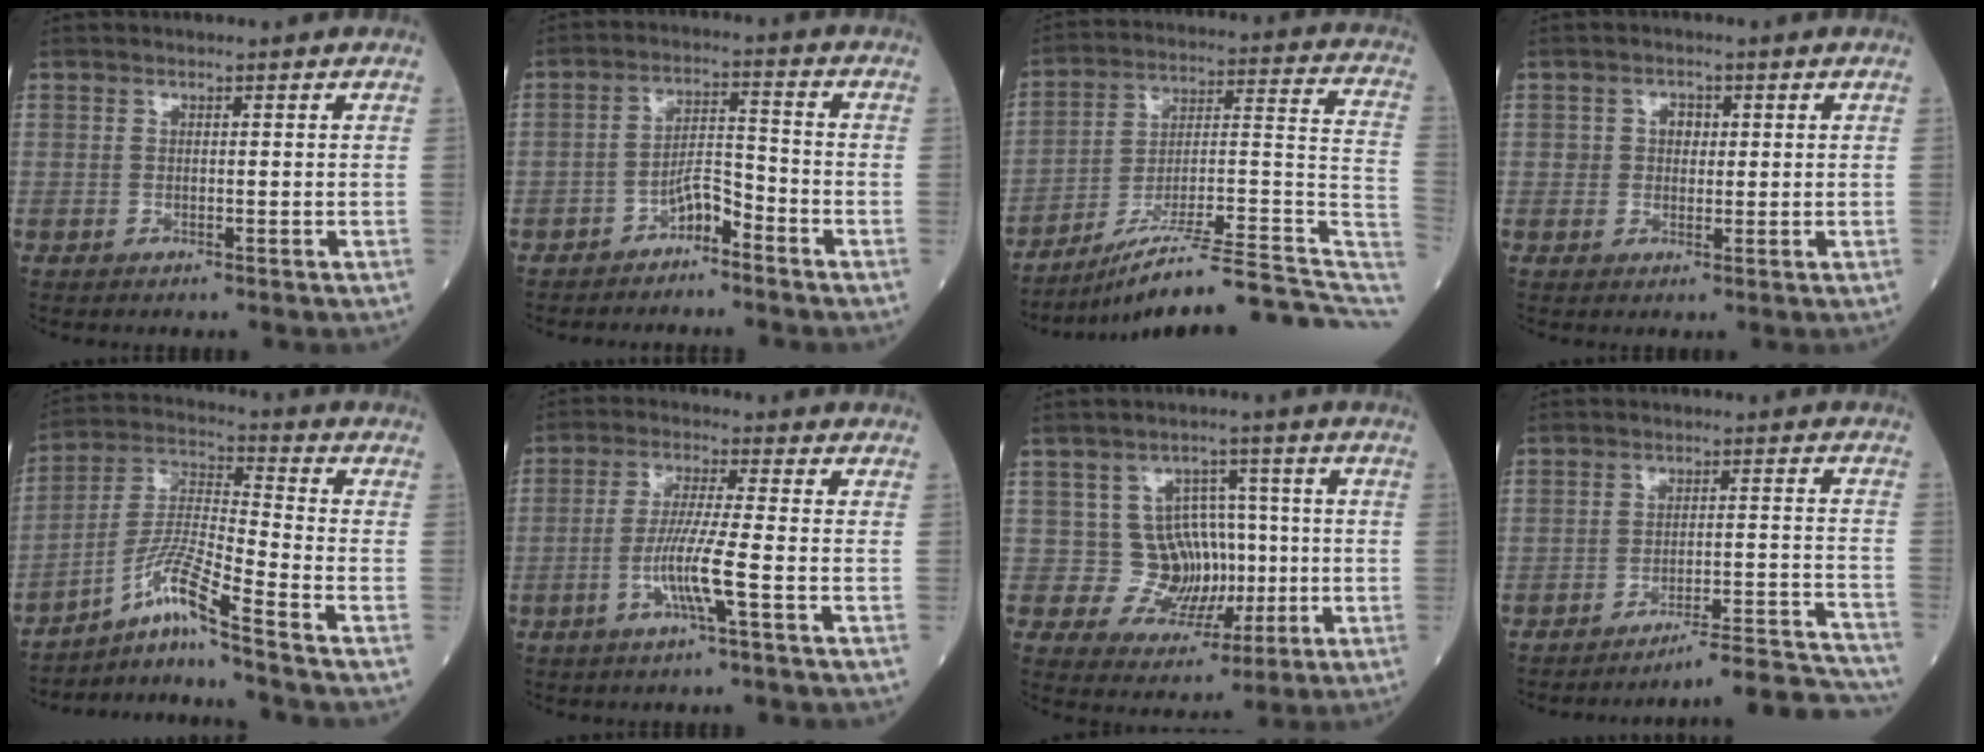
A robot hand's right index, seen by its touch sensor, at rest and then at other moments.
{"total": 4.5, "force": [-3.4, 1.3, 2.7], "torque": [-0.045, 0.012, -0.061]}
{"total": 22.0, "force": [-17.9, 1.3, 12.7], "torque": [-0.132, 0.028, -0.275]}
{"total": 2.3, "force": [0.5, 1.8, 1.4], "torque": [-0.023, 0.007, 0.008]}
{"total": 9.7, "force": [-7.3, -1.9, 6.1], "torque": [-0.135, -0.003, -0.135]}
{"total": 6.9, "force": [-2.5, -0.6, 6.4], "torque": [-0.127, -0.005, -0.051]}
{"total": 7.8, "force": [-0.1, 7.1, 3.2], "torque": [-0.032, 0.026, 0.011]}
{"total": 15.2, "force": [-15.0, -1.5, 2.3], "torque": [0.002, 0.016, -0.196]}